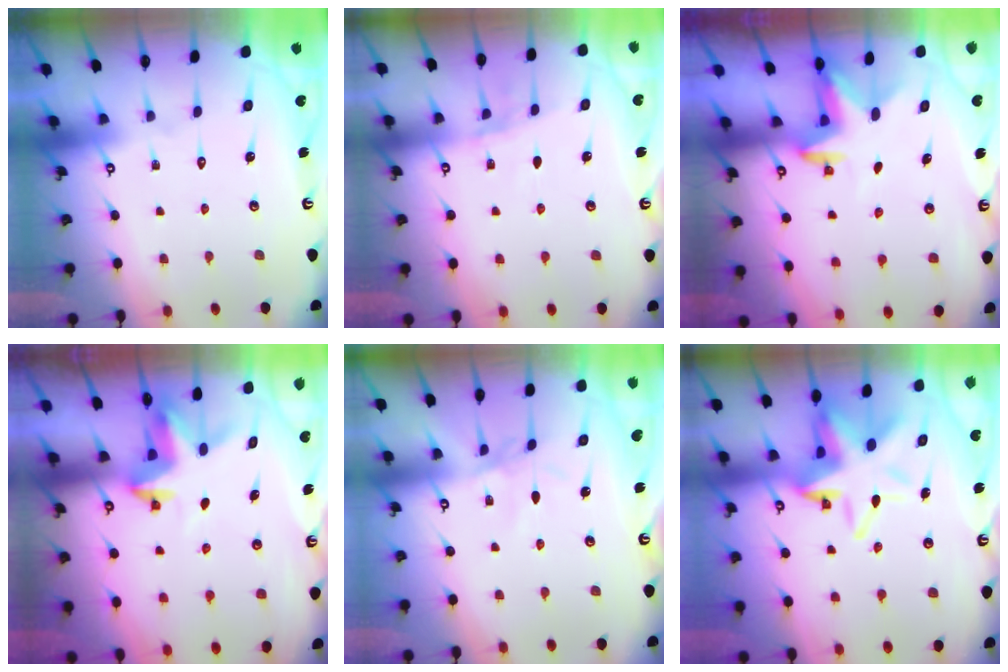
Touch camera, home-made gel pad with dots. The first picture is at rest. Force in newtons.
{"total": 5.1, "press": 4.9, "slide": 1.5}
{"total": 2.9, "press": 2.9, "slide": 0.5}
{"total": 3.2, "press": 3.2, "slide": 0.1}
{"total": 2.0, "press": 1.9, "slide": 0.4}
{"total": 12.2, "press": 12.0, "slide": 2.3}